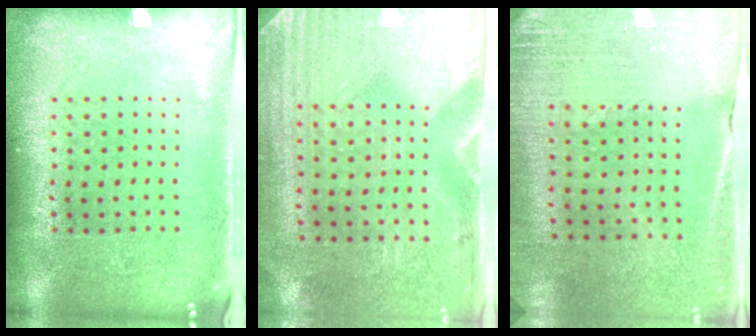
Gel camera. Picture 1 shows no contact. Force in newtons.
{"total": 2.9, "press": 2.5, "slide": 1.5}
{"total": 2.6, "press": 2.5, "slide": 0.6}